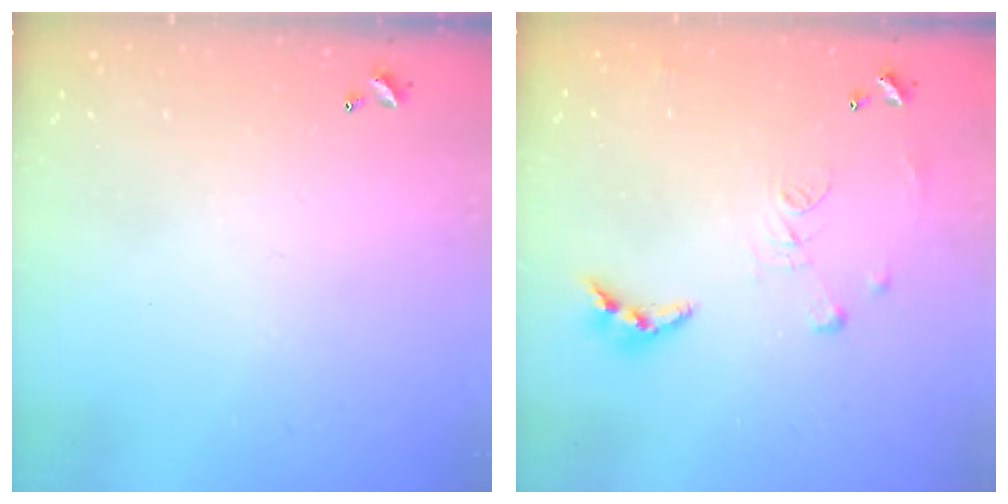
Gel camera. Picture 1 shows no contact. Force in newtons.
{"total": 9.6, "press": 9.5, "slide": 0.9}